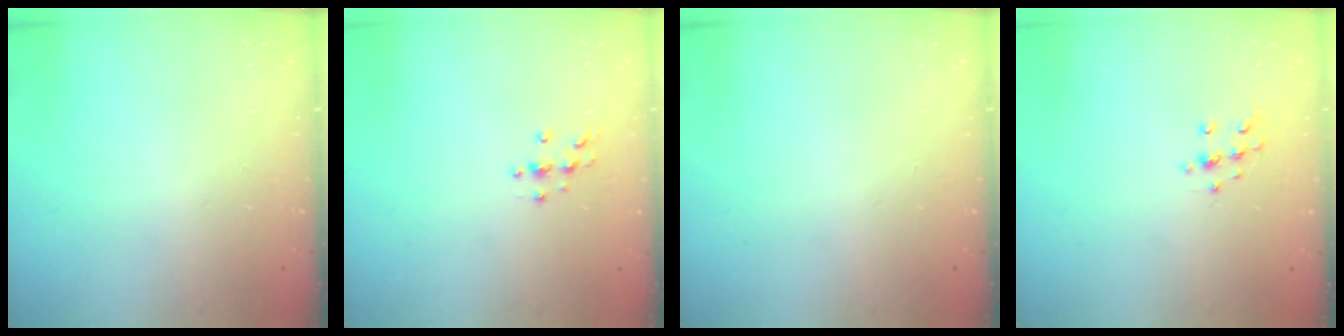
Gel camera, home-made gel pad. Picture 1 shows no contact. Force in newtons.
{"total": 3.3, "press": 3.3, "slide": 0.4}
{"total": 0.0}
{"total": 9.0, "press": 8.9, "slide": 0.8}